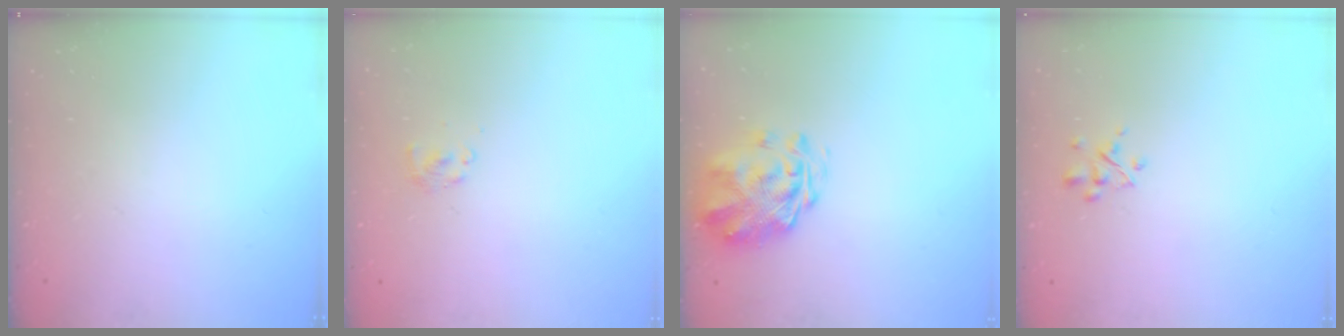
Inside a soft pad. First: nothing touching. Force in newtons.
{"total": 2.0, "press": 1.8, "slide": 0.9}
{"total": 3.1, "press": 2.7, "slide": 1.6}
{"total": 2.3, "press": 2.3, "slide": 0.3}